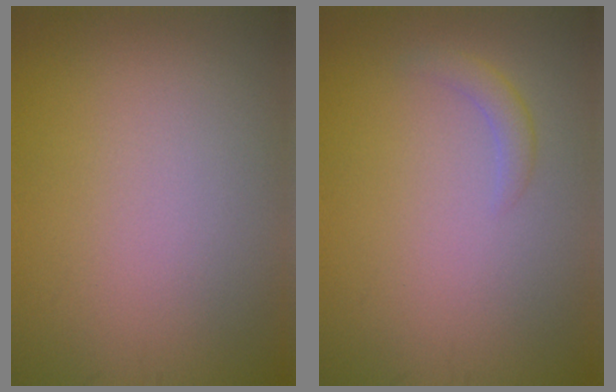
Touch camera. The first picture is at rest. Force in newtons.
{"total": 1.4, "press": 1.4, "slide": 0.1}